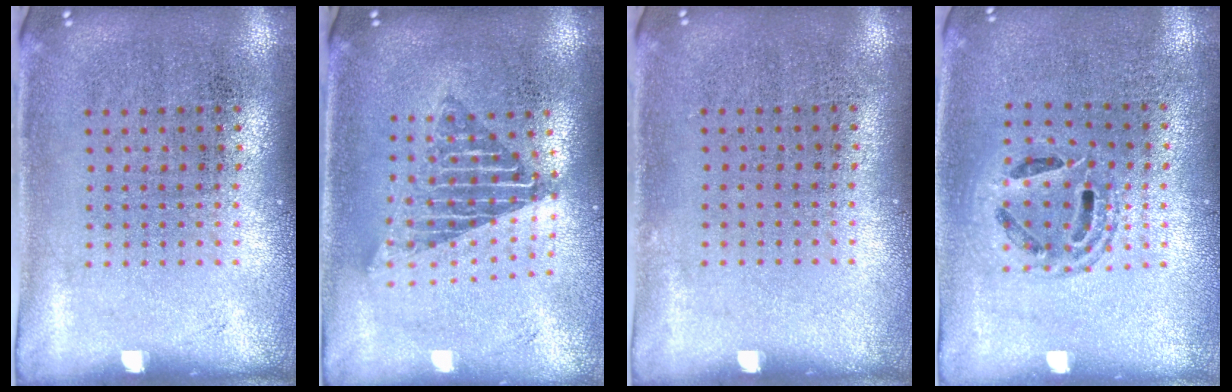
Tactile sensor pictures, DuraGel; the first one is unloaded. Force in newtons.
{"total": 1.7, "press": 1.4, "slide": 1.0}
{"total": 0.0}
{"total": 1.3, "press": 1.1, "slide": 0.6}